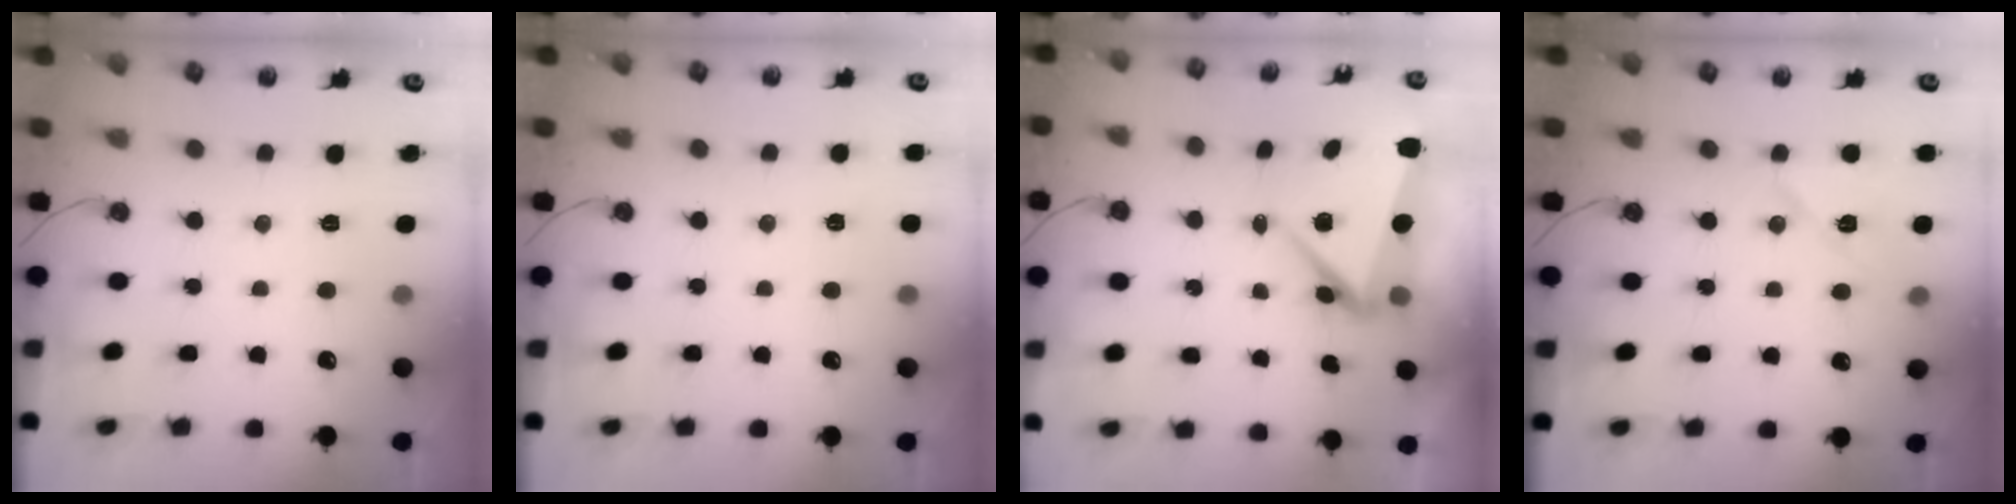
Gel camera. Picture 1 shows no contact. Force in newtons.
{"total": 1.9, "press": 1.6, "slide": 1.0}
{"total": 7.2, "press": 6.7, "slide": 2.7}
{"total": 10.7, "press": 5.1, "slide": 9.5}